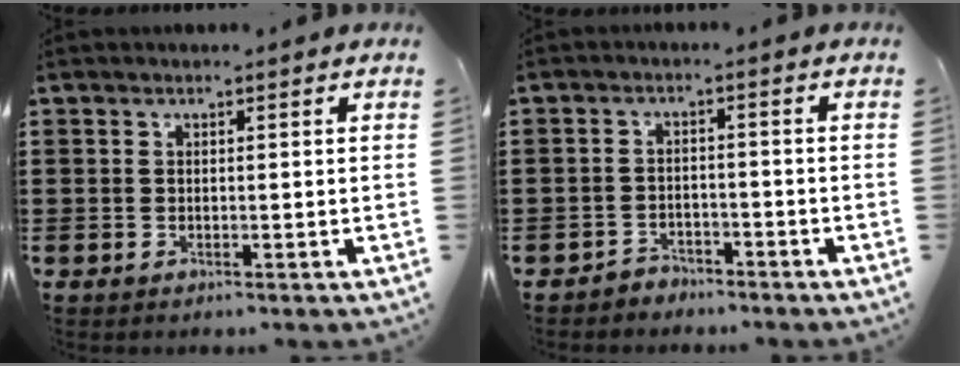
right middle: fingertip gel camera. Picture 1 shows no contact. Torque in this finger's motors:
{"motor_torque": [0.64, -0.35, 0.00, 0.00]}